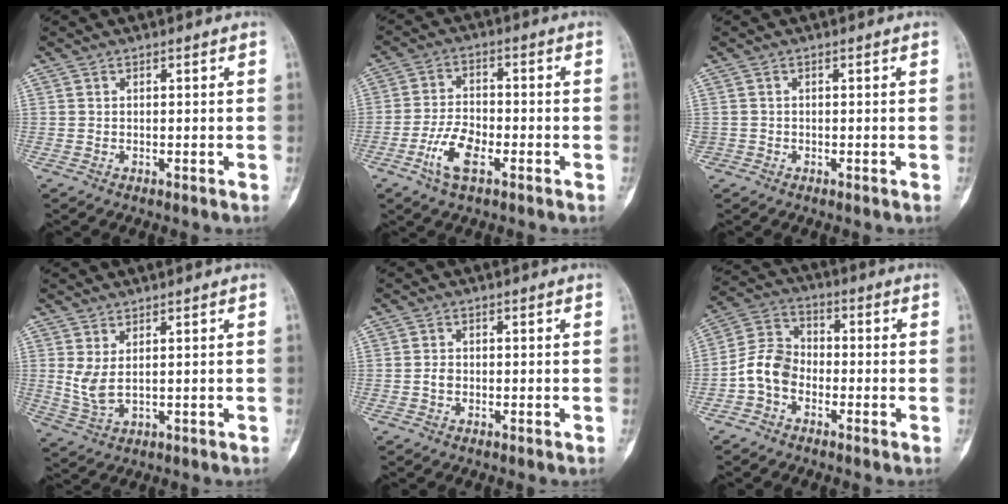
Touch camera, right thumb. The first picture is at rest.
{"total": 7.5, "force": [-3.4, 3.5, 5.7], "torque": [-0.110, 0.015, -0.069]}
{"total": 0.8, "force": [-0.3, 0.7, 0.3], "torque": [-0.008, 0.008, -0.005]}
{"total": 4.4, "force": [1.3, 1.8, 3.8], "torque": [-0.082, -0.010, 0.037]}
{"total": 1.4, "force": [-0.3, 1.0, 0.8], "torque": [-0.012, 0.004, -0.007]}
{"total": 7.9, "force": [-2.7, 5.9, 4.6], "torque": [-0.078, 0.031, -0.066]}